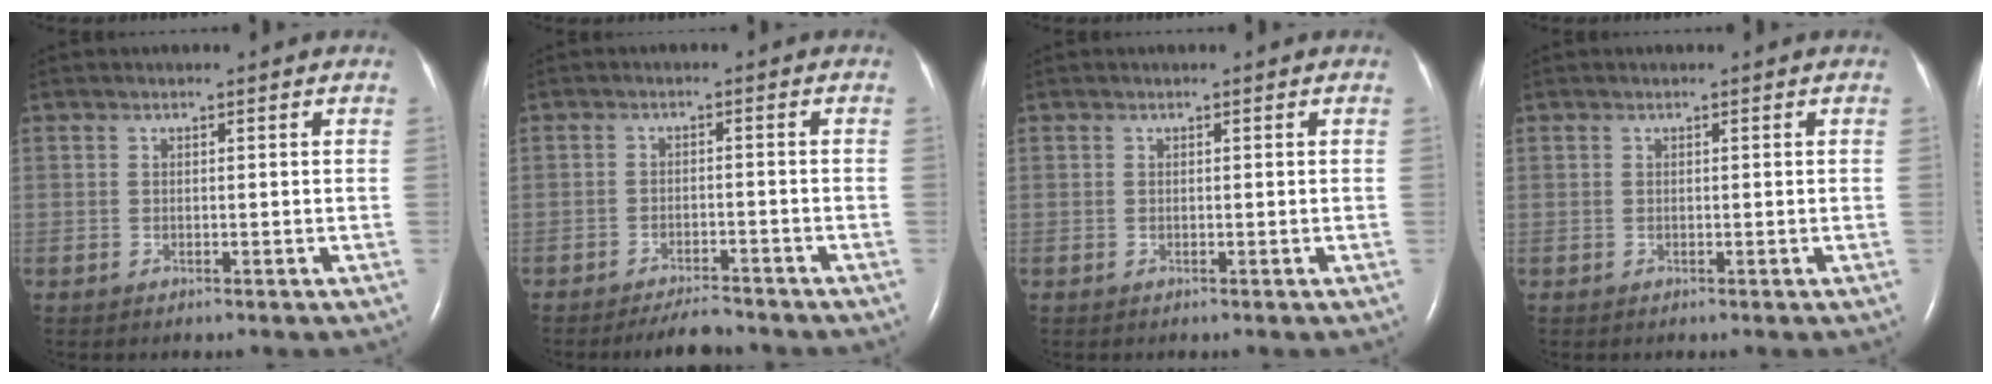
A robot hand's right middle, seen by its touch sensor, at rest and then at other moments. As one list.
[{"total": 4.2, "force": [-4.0, 0.7, 1.2], "torque": [-0.022, -0.011, -0.067]}, {"total": 0.0}, {"total": 0.0}]